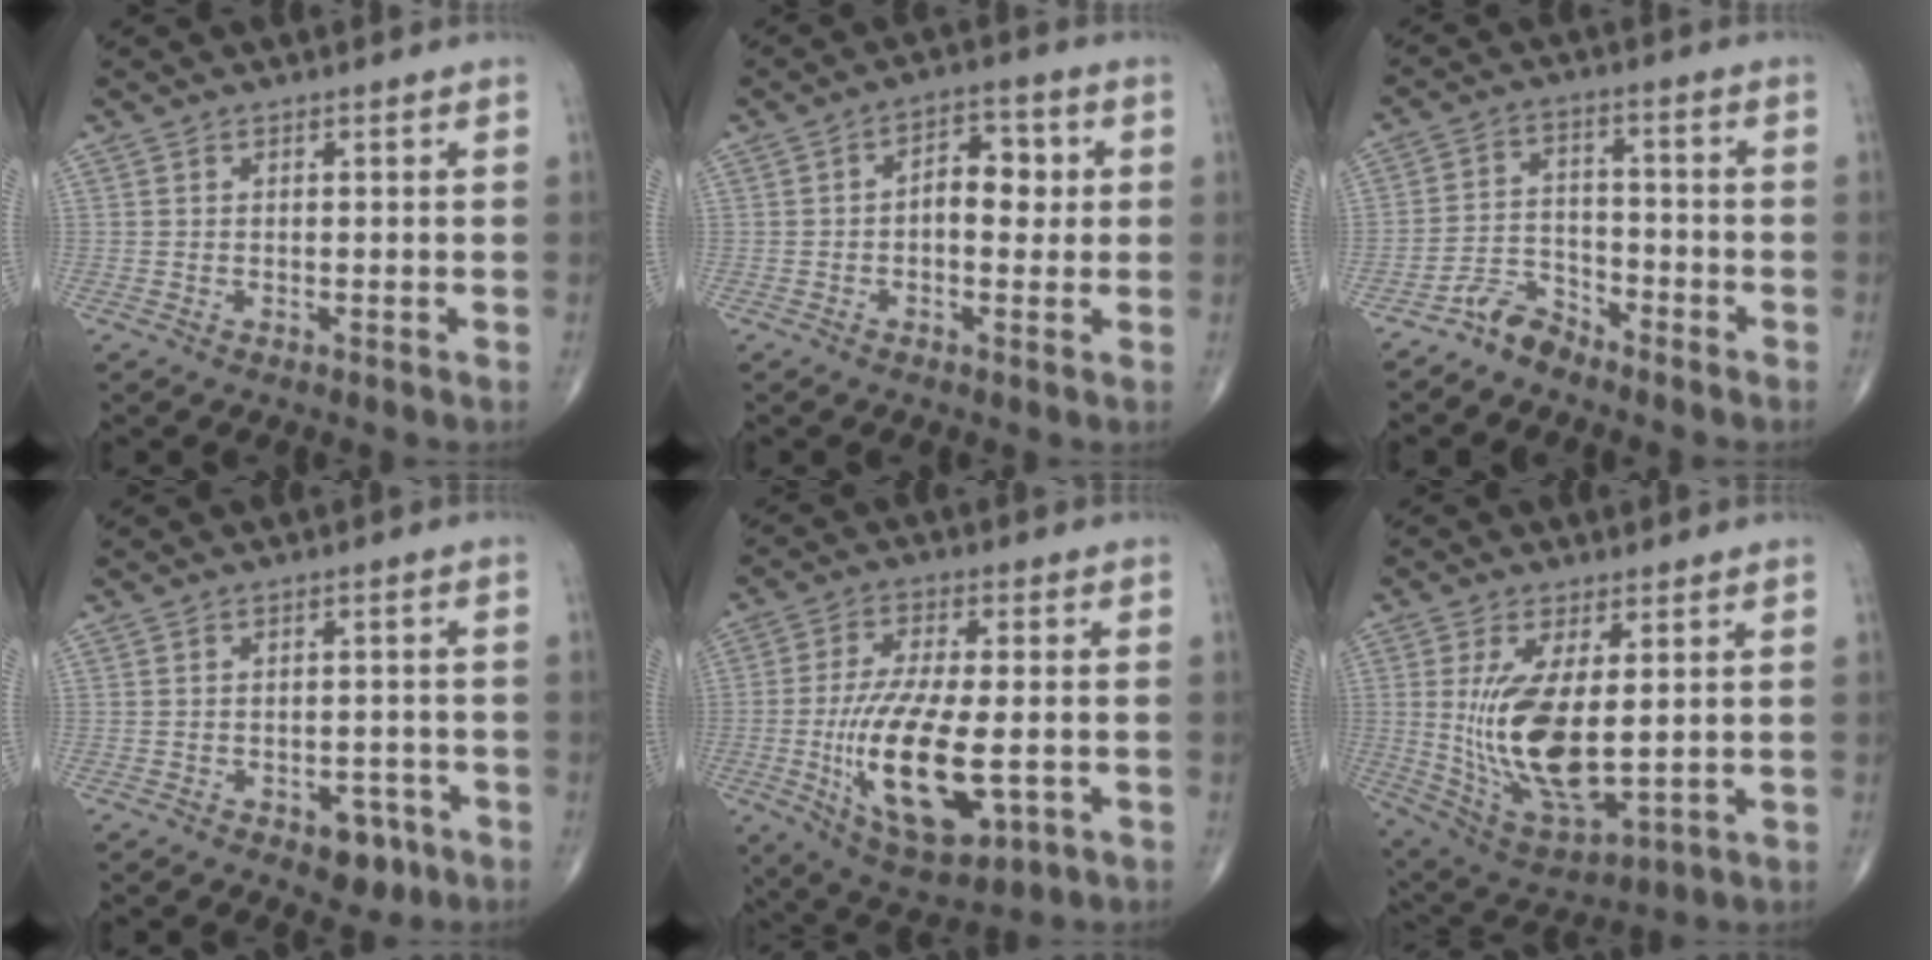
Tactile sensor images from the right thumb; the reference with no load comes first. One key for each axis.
{"total": 7.0, "fx": 0.4, "fy": 4.2, "fz": 5.6, "tx": -0.057, "ty": 0.016, "tz": -0.001}
{"total": 5.3, "fx": -4.7, "fy": 2.2, "fz": 1.2, "tx": -0.015, "ty": 0.039, "tz": -0.096}
{"total": 4.9, "fx": -2.8, "fy": 3.0, "fz": 2.8, "tx": -0.016, "ty": 0.018, "tz": -0.033}
{"total": 17.4, "fx": -3.6, "fy": 7.0, "fz": 15.6, "tx": -0.288, "ty": -0.009, "tz": -0.050}
{"total": 16.0, "fx": 1.0, "fy": 6.9, "fz": 14.5, "tx": -0.279, "ty": -0.025, "tz": 0.040}